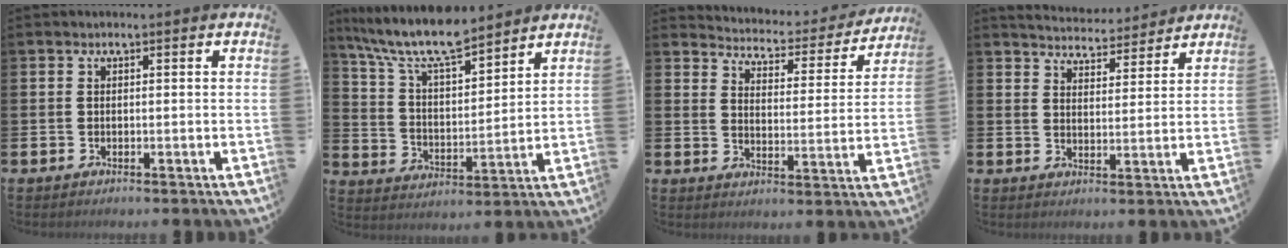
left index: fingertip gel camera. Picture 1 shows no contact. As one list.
[{"total": 9.5, "force": [8.4, 1.8, 4.1], "torque": [-0.106, -0.046, 0.148]}, {"total": 4.4, "force": [4.2, 1.0, 0.5], "torque": [-0.031, -0.042, 0.064]}, {"total": 4.5, "force": [4.4, 0.8, 0.0], "torque": [-0.013, -0.035, 0.077]}]